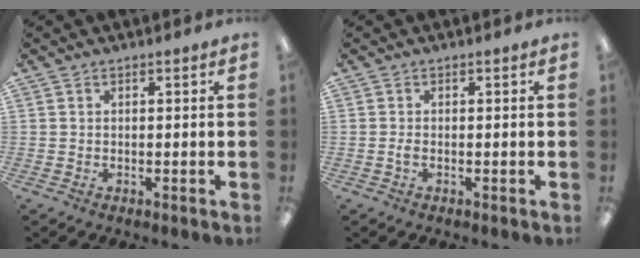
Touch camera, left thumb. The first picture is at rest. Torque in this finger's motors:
{"motor_torque": [-0.20, 0.13, -0.02, -0.06, -0.02]}